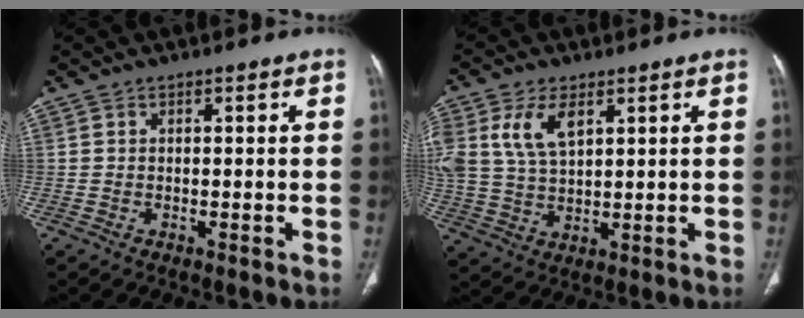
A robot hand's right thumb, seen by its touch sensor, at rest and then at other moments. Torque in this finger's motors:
{"motor_torque": [0.19, 0.21, 0.69, 0.41, 0.10]}